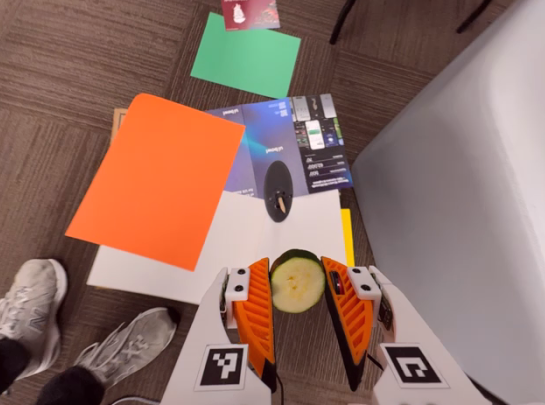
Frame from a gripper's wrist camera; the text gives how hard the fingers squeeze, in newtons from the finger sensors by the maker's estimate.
{"total": 8.8, "left": 9.4, "right": 8.2}